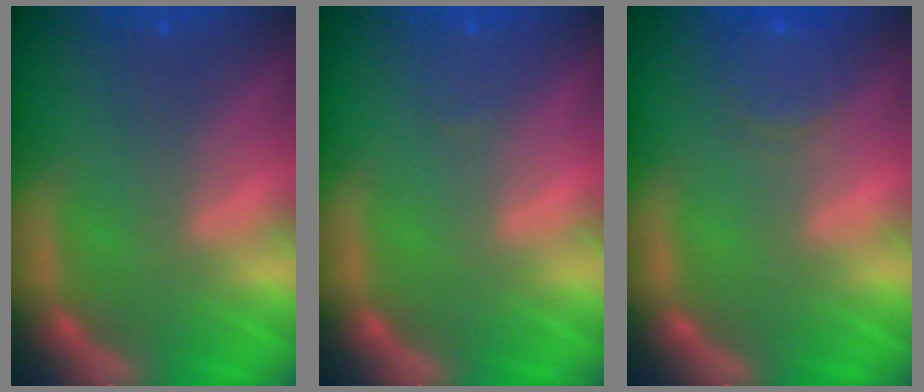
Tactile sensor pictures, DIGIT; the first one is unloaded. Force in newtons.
{"total": 1.0}
{"total": 3.0}